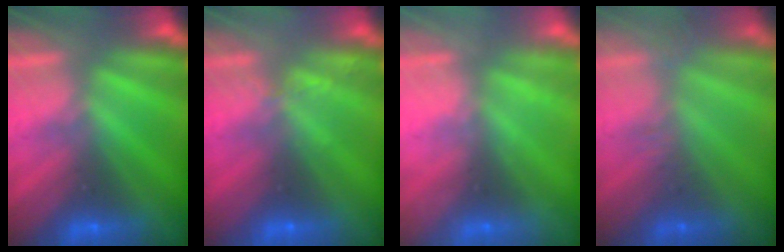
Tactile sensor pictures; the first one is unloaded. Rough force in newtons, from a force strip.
{"total": 2.1}
{"total": 2.1}
{"total": 2.8}